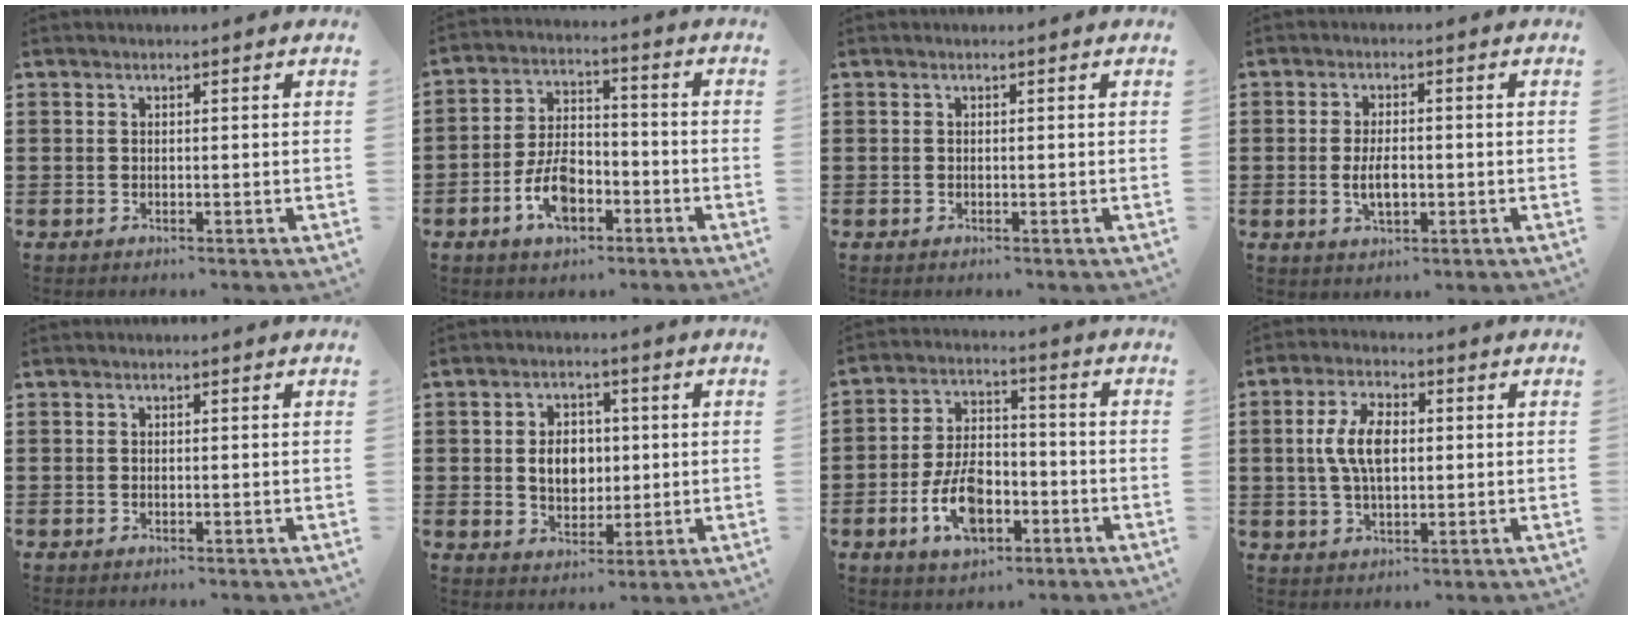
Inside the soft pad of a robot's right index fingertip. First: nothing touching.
{"total": 7.8, "force": [-3.4, 4.3, 5.6], "torque": [-0.118, 0.010, -0.065]}
{"total": 0.0}
{"total": 4.1, "force": [-0.6, 1.9, 3.6], "torque": [-0.073, -0.001, -0.012]}
{"total": 0.0}
{"total": 5.7, "force": [0.3, 4.3, 3.8], "torque": [-0.068, 0.008, -0.001]}
{"total": 9.1, "force": [-3.5, 5.0, 6.8], "torque": [-0.144, 0.006, -0.064]}
{"total": 7.6, "force": [0.5, 3.9, 6.6], "torque": [-0.142, 0.012, 0.004]}